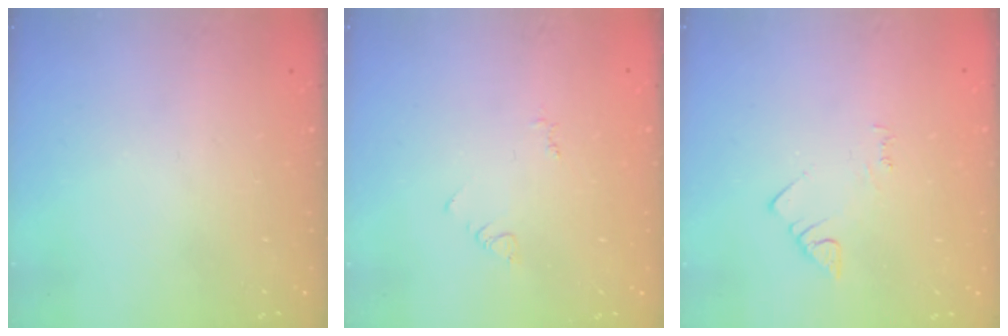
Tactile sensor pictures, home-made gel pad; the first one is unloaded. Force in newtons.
{"total": 2.9, "press": 2.9, "slide": 0.4}
{"total": 2.5, "press": 2.5, "slide": 0.4}